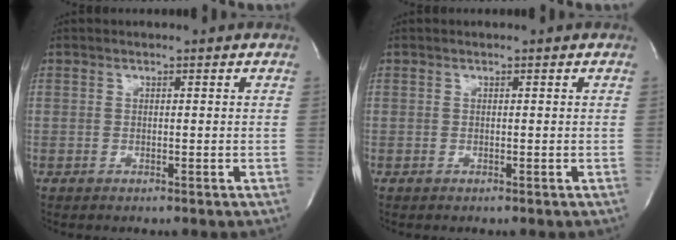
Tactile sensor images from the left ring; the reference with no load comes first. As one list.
[{"total": 0.0}]